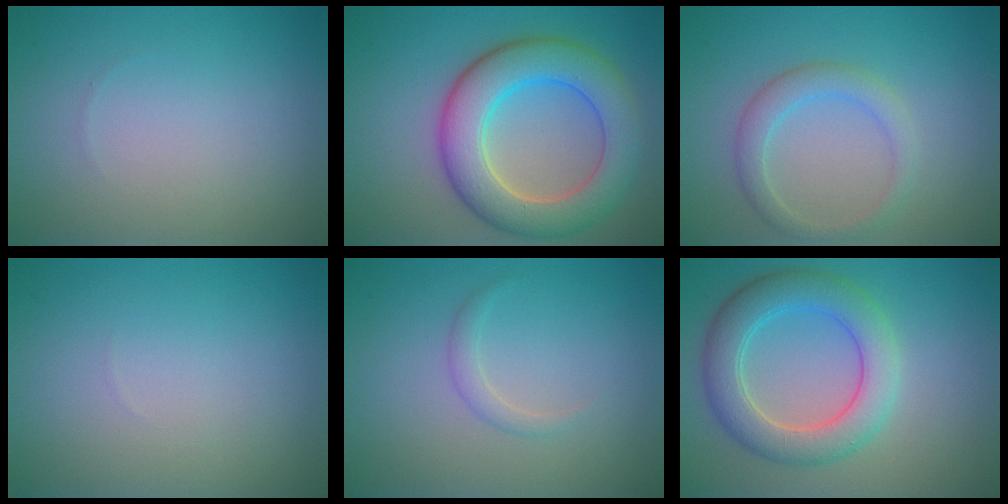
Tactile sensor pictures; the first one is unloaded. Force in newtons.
{"total": 8.1, "press": 8.1, "slide": 0.3}
{"total": 2.6, "press": 2.6, "slide": 0.3}
{"total": 0.0}
{"total": 1.1, "press": 1.1, "slide": 0.1}
{"total": 5.7, "press": 5.7, "slide": 0.3}